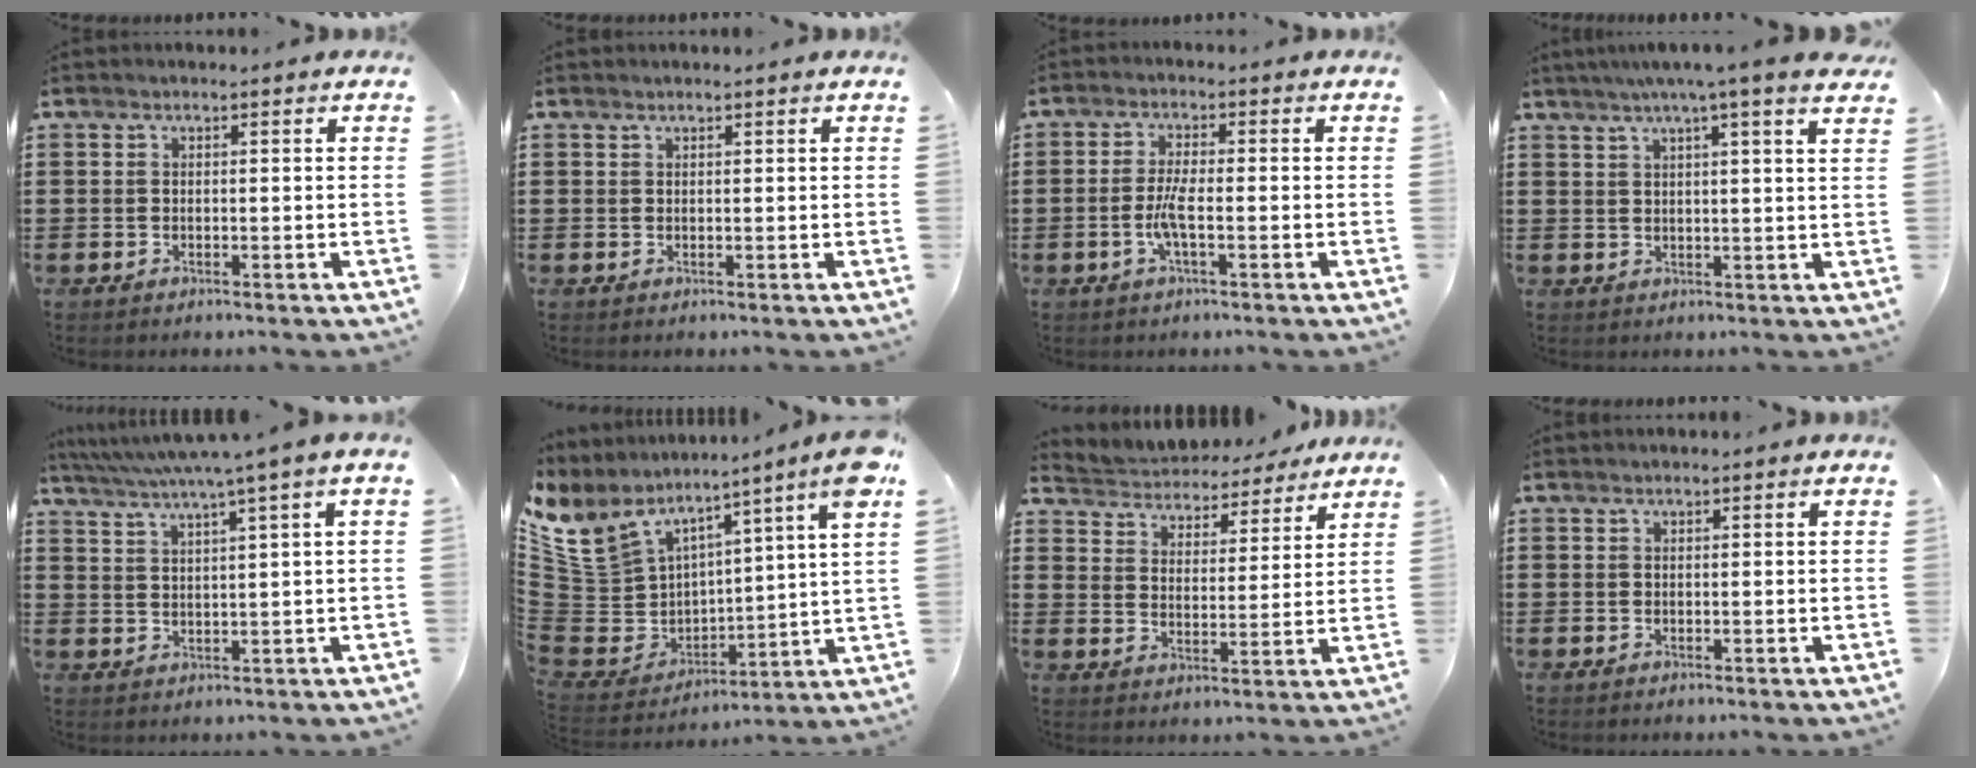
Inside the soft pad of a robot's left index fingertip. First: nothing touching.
{"total": 0.5, "force": [0.5, 0.1, 0.1], "torque": [-0.004, 0.000, 0.011]}
{"total": 3.9, "force": [-1.2, 0.7, 3.7], "torque": [-0.087, -0.005, -0.030]}
{"total": 4.7, "force": [3.6, -0.2, 3.1], "torque": [-0.061, -0.013, 0.059]}
{"total": 4.2, "force": [2.8, -0.9, 3.0], "torque": [-0.068, -0.020, 0.043]}
{"total": 9.1, "force": [7.1, 4.0, 4.2], "torque": [-0.116, -0.052, 0.129]}
{"total": 4.7, "force": [4.6, 0.8, -0.1], "torque": [-0.028, -0.032, 0.078]}
{"total": 0.0}